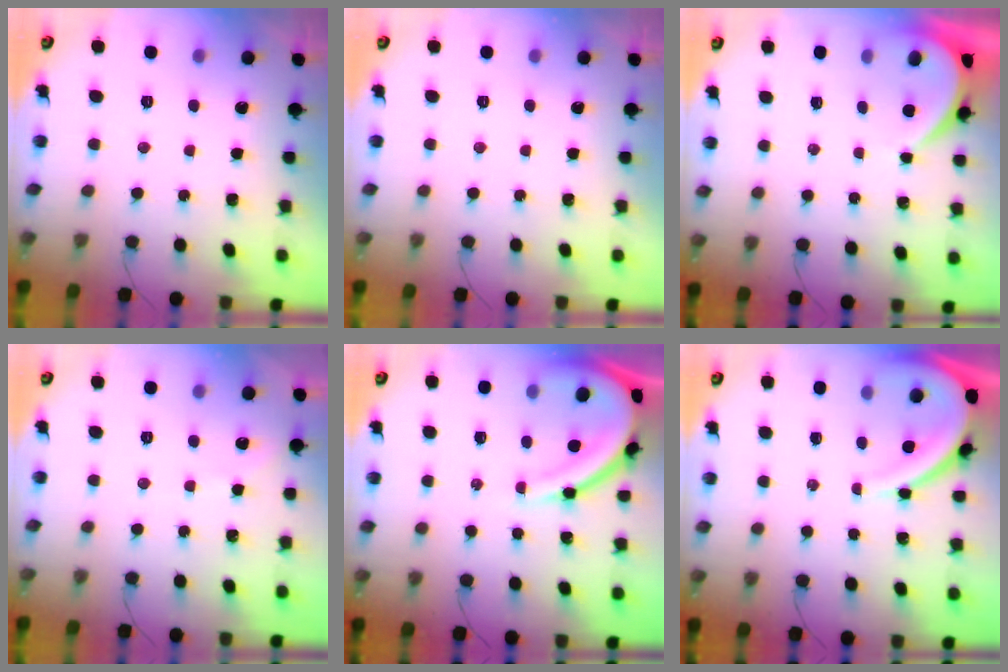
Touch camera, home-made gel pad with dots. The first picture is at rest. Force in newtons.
{"total": 0.0}
{"total": 3.9, "press": 3.9, "slide": 0.6}
{"total": 2.4, "press": 2.4, "slide": 0.4}
{"total": 13.6, "press": 13.5, "slide": 1.3}
{"total": 9.0, "press": 9.0, "slide": 1.0}